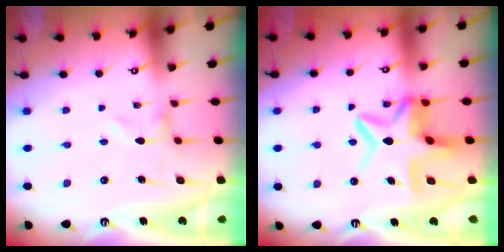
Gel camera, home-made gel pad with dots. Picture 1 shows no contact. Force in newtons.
{"total": 12.9, "press": 12.9, "slide": 1.2}